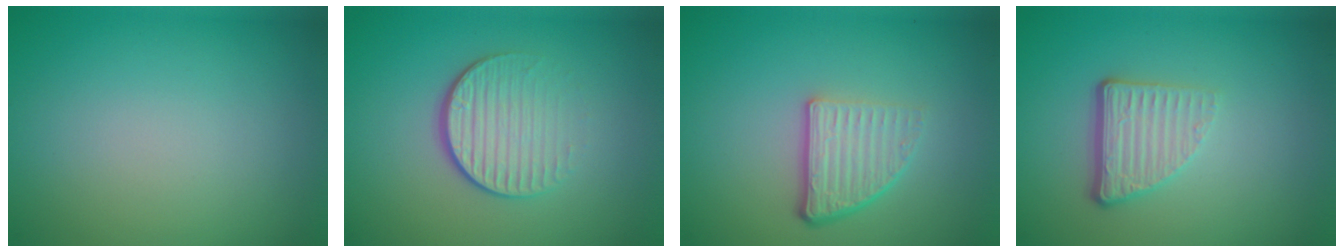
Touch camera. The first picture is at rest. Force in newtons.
{"total": 4.2, "press": 2.6, "slide": 3.3}
{"total": 3.9, "press": 2.5, "slide": 2.9}
{"total": 3.7, "press": 2.4, "slide": 2.8}